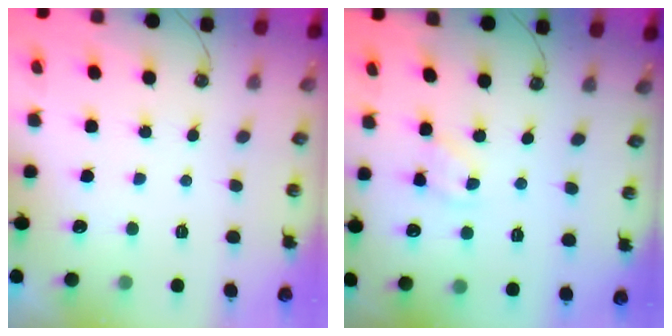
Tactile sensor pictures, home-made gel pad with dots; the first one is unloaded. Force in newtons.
{"total": 2.9, "press": 2.9, "slide": 0.3}